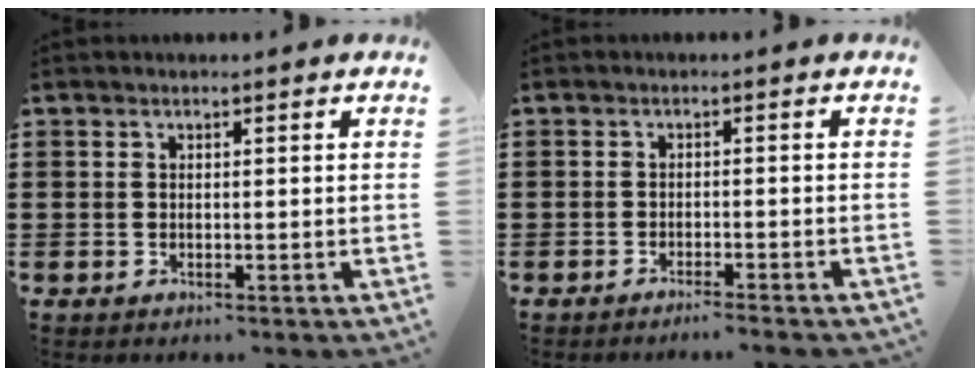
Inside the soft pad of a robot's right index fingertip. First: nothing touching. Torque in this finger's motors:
{"motor_torque": [1.35, 0.79, 0.04, -0.04]}